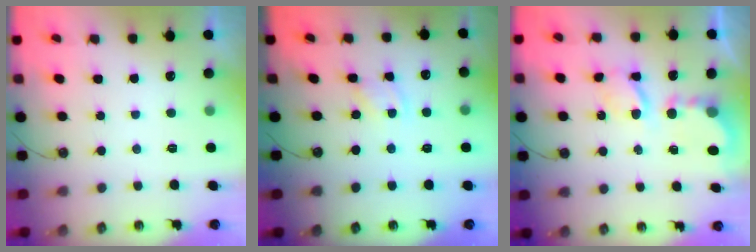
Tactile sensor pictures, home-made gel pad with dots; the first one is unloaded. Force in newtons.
{"total": 2.9, "press": 2.8, "slide": 0.5}
{"total": 5.8, "press": 5.8, "slide": 0.3}